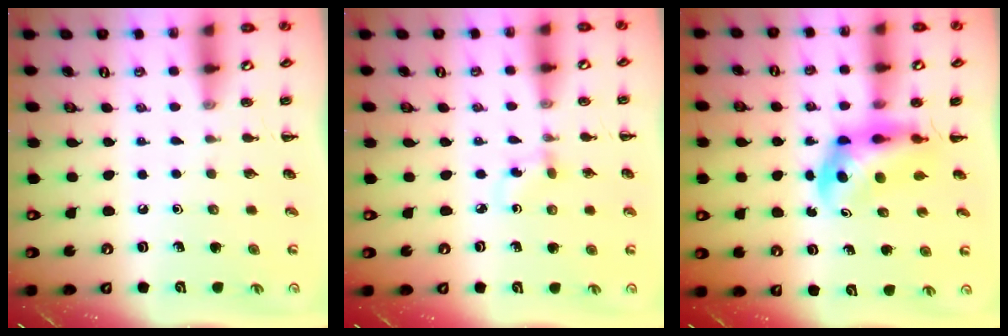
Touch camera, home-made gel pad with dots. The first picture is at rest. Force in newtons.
{"total": 2.4, "press": 2.1, "slide": 1.1}
{"total": 6.1, "press": 6.0, "slide": 1.3}